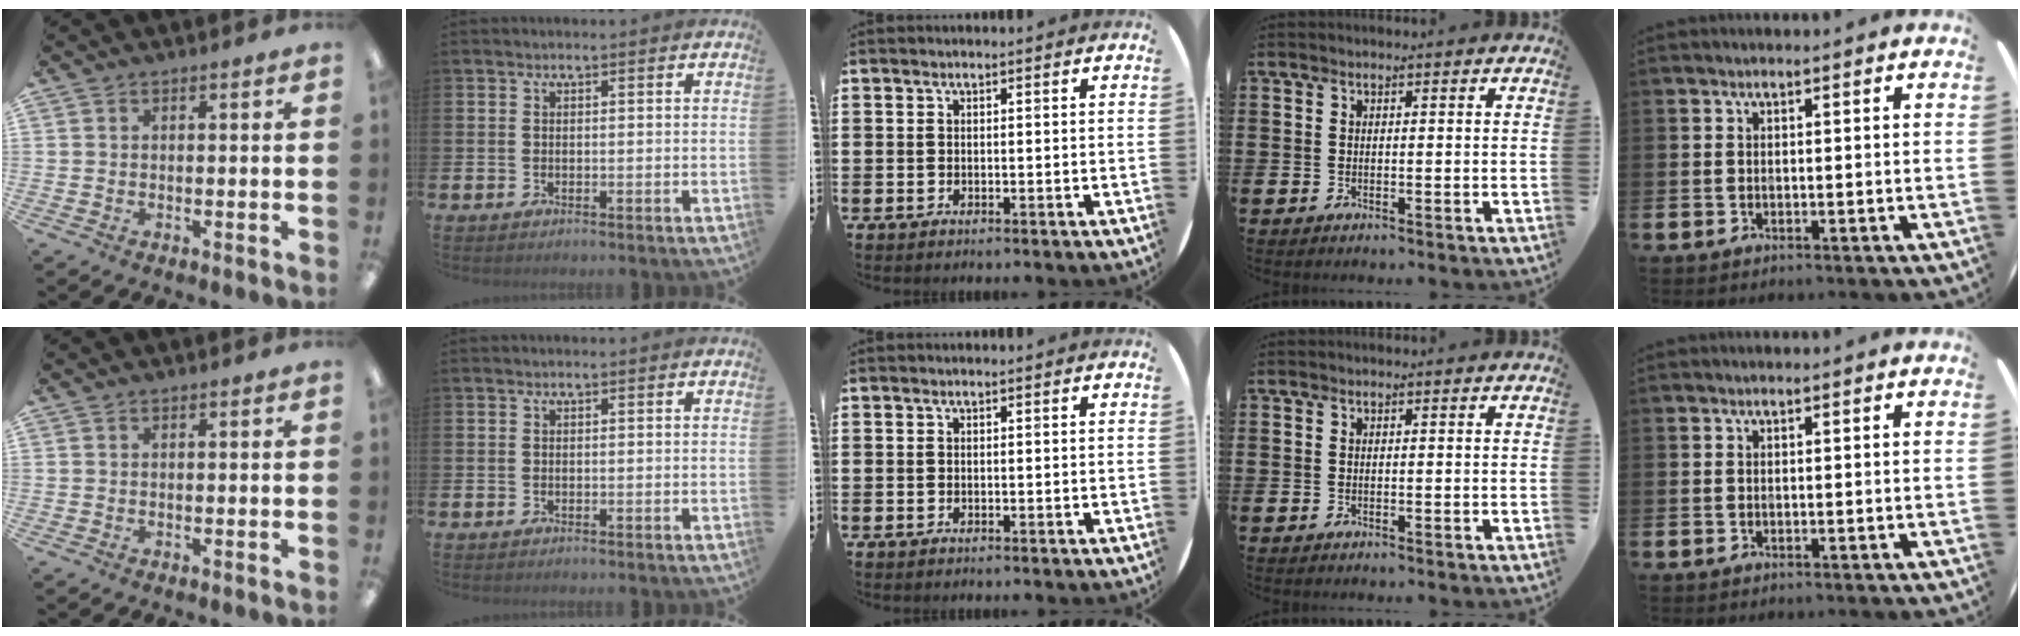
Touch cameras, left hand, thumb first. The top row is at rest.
{}